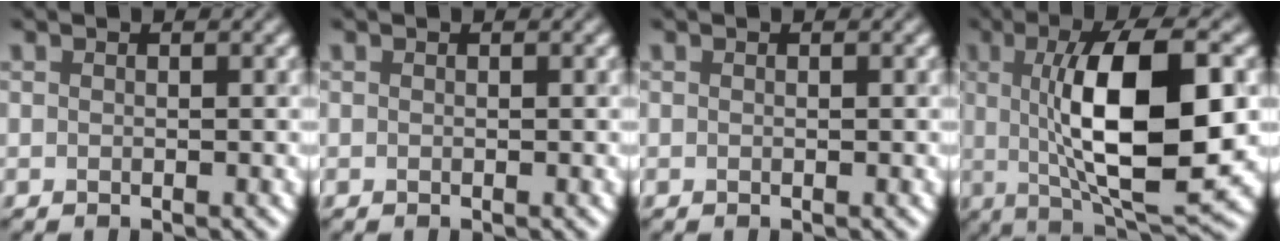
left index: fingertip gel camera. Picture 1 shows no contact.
{"total": 0.0}
{"total": 0.0}
{"total": 11.6, "force": [0.6, 3.6, 11.1], "torque": [-0.165, 0.002, 0.010]}